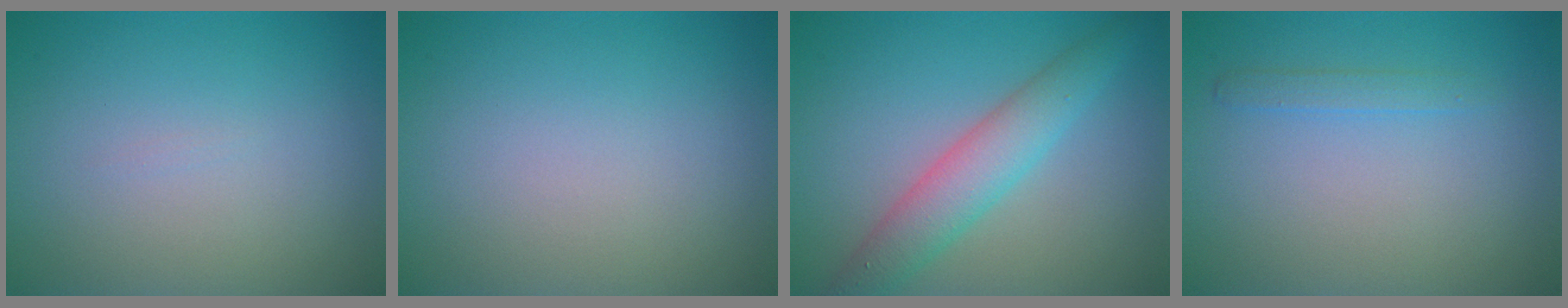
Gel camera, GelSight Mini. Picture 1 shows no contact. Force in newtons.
{"total": 0.0}
{"total": 4.3, "press": 4.3, "slide": 0.1}
{"total": 1.1, "press": 1.1, "slide": 0.0}